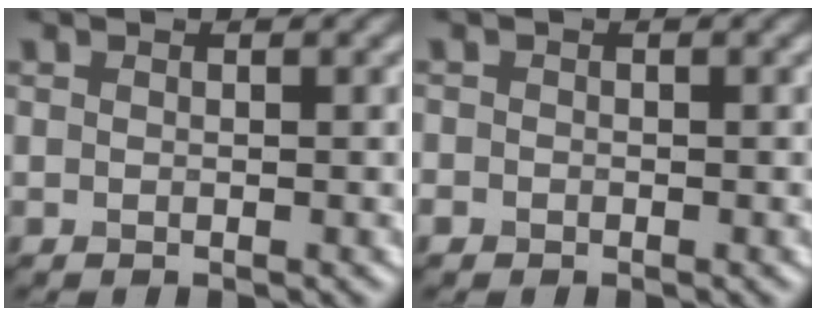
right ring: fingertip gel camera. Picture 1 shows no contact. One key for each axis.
{"total": 0.7, "fx": -0.4, "fy": 0.6, "fz": 0.1, "tx": 0.002, "ty": -0.005, "tz": -0.009}